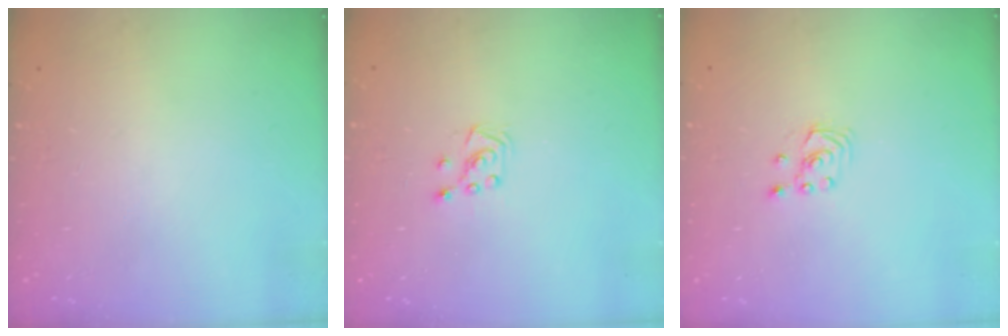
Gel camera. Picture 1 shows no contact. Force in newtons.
{"total": 4.7, "press": 4.7, "slide": 0.5}
{"total": 1.8, "press": 1.8, "slide": 0.2}